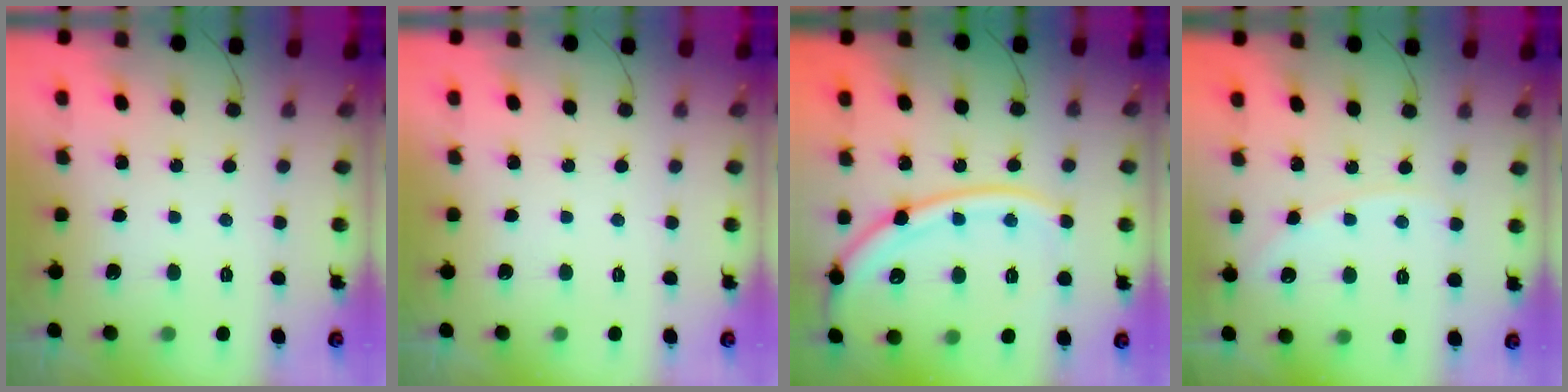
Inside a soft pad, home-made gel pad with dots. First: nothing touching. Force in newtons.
{"total": 0.0}
{"total": 16.7, "press": 16.6, "slide": 1.8}
{"total": 6.0, "press": 6.0, "slide": 0.9}